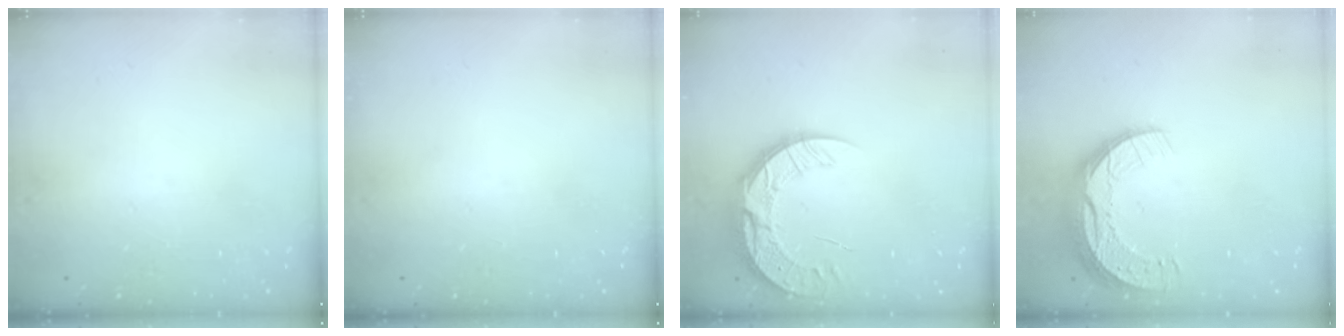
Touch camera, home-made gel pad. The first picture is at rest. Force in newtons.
{"total": 0.0}
{"total": 13.0, "press": 12.9, "slide": 1.0}
{"total": 12.5, "press": 12.5, "slide": 0.7}